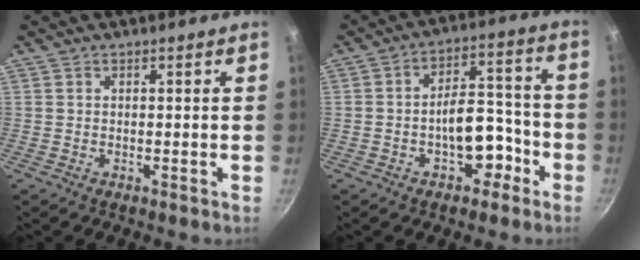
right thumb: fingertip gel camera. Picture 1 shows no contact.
{"total": 10.0, "force": [-4.2, 6.0, 6.9], "torque": [-0.052, 0.064, -0.050]}